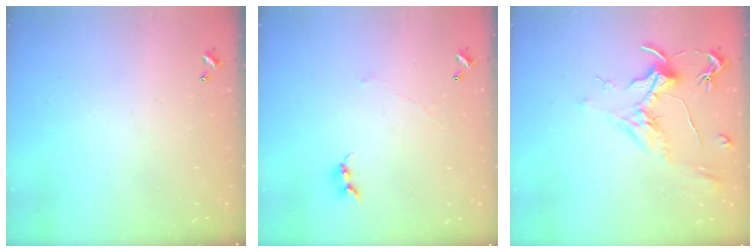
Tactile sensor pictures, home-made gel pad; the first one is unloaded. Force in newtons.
{"total": 1.2, "press": 1.1, "slide": 0.5}
{"total": 1.9, "press": 1.7, "slide": 0.9}